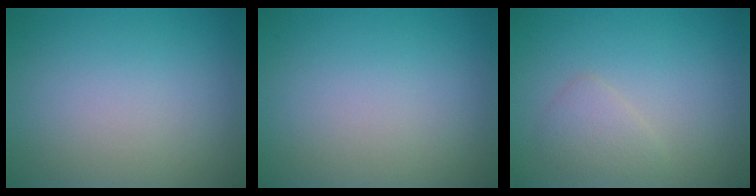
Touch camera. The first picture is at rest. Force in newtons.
{"total": 0.0}
{"total": 1.7, "press": 1.7, "slide": 0.1}